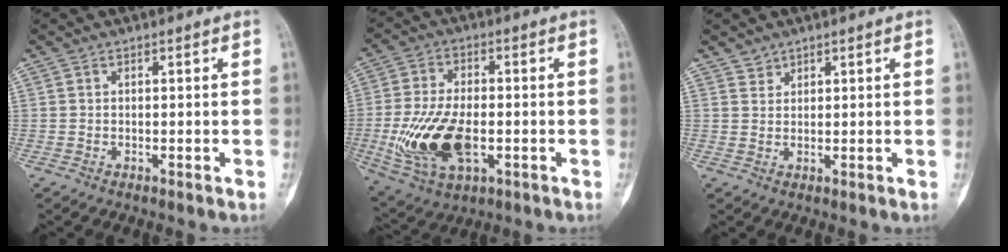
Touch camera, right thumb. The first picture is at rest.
{"total": 15.5, "force": [-3.0, 8.2, 12.8], "torque": [-0.255, 0.000, -0.044]}
{"total": 1.6, "force": [1.4, 0.8, -0.2], "torque": [0.022, -0.009, 0.019]}